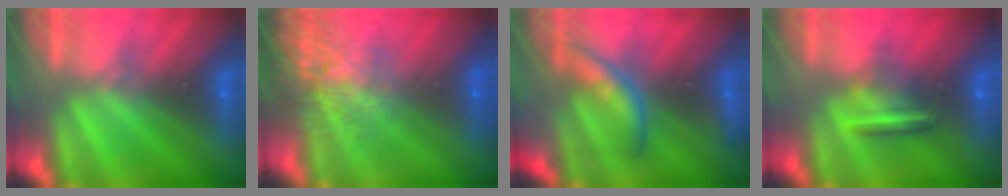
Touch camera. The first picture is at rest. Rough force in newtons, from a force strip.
{"total": 7.5}
{"total": 7.2}
{"total": 8.7}